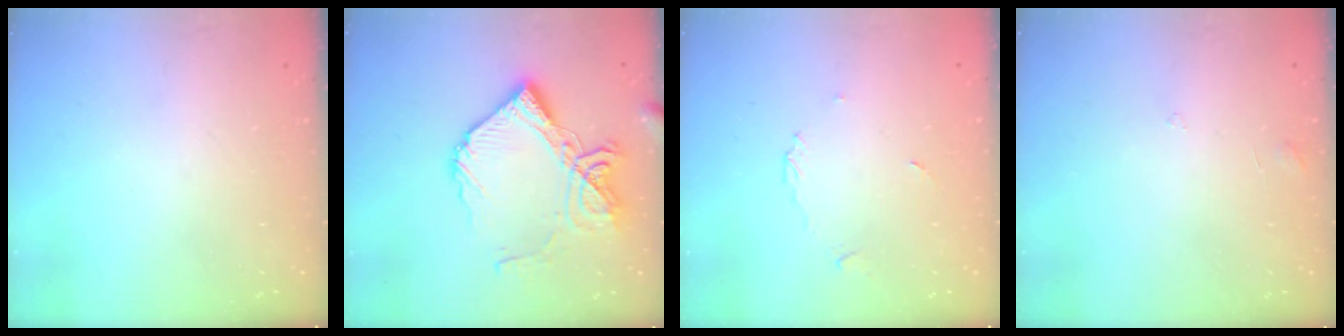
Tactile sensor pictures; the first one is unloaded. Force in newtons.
{"total": 17.4, "press": 17.3, "slide": 1.8}
{"total": 3.9, "press": 3.8, "slide": 0.5}
{"total": 2.9, "press": 2.9, "slide": 0.2}